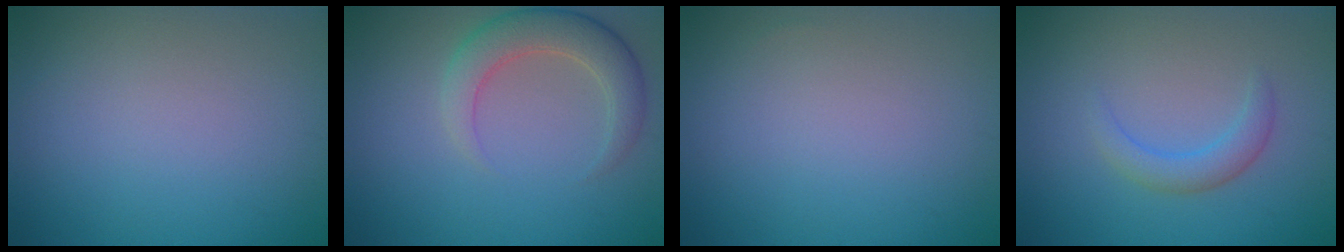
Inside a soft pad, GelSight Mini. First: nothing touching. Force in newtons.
{"total": 4.0, "press": 3.9, "slide": 0.4}
{"total": 0.0}
{"total": 2.1, "press": 2.1, "slide": 0.2}